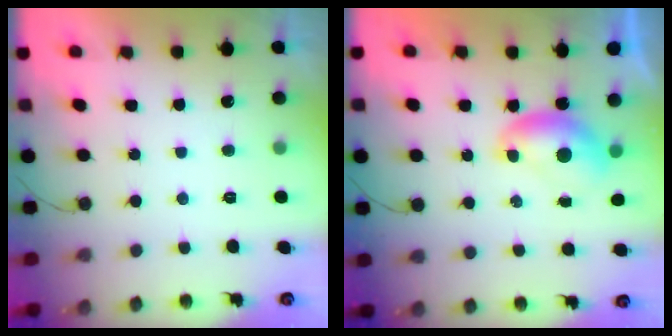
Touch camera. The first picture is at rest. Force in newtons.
{"total": 7.7, "press": 7.6, "slide": 1.1}